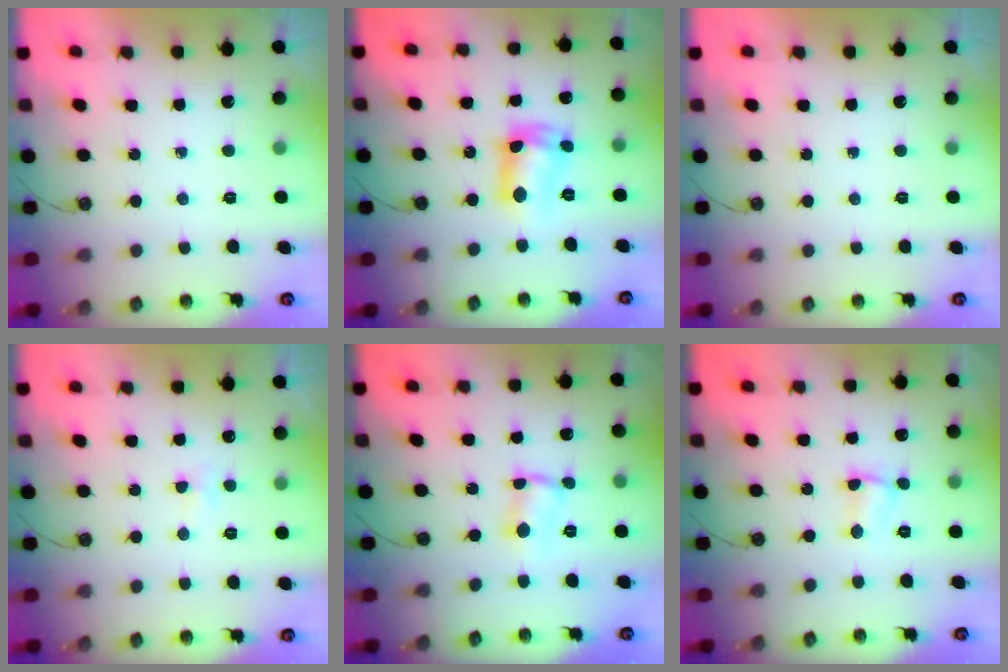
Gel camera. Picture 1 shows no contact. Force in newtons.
{"total": 11.3, "press": 10.6, "slide": 3.7}
{"total": 0.0}
{"total": 2.9, "press": 2.8, "slide": 0.6}
{"total": 2.9, "press": 1.4, "slide": 2.5}
{"total": 1.5, "press": 1.4, "slide": 0.5}